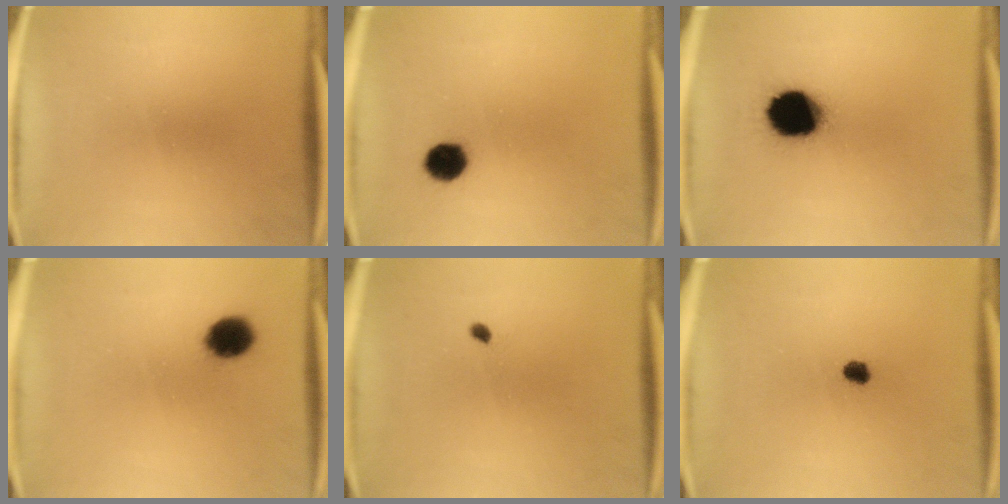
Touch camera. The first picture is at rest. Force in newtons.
{"total": 5.3}
{"total": 16.7}
{"total": 7.4}
{"total": 0.8}
{"total": 2.1}